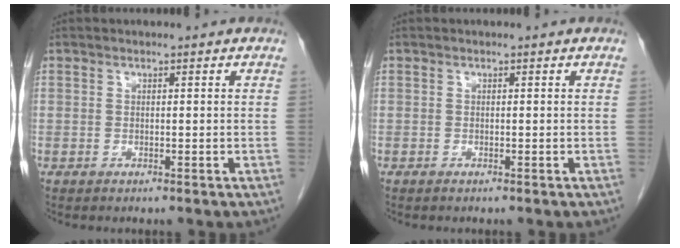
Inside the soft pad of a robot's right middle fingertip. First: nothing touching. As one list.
[{"total": 0.0}]